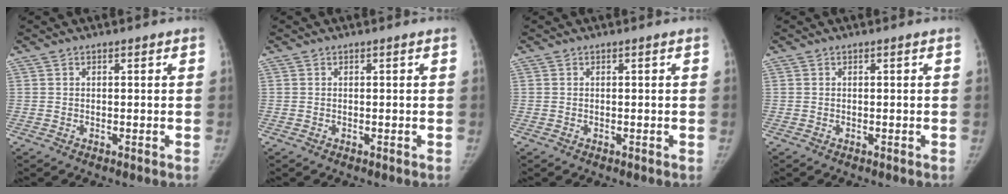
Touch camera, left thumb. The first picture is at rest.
{"total": 0.0}
{"total": 0.0}
{"total": 0.0}